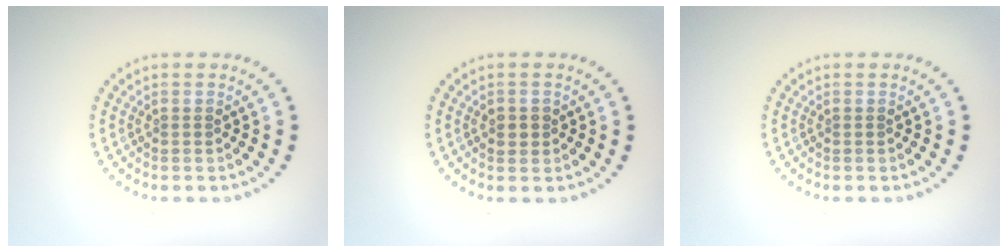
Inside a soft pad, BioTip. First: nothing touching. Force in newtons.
{"total": 1.2, "press": 1.2, "slide": 0.4}
{"total": 0.0}